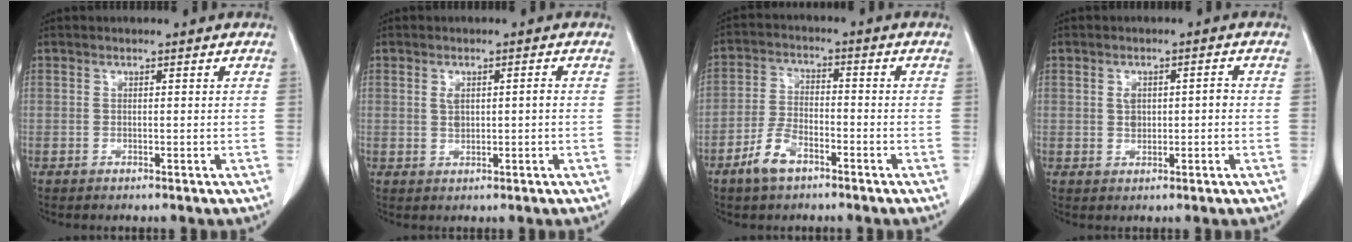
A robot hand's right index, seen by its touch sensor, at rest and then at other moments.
{"total": 2.4, "force": [0.2, 0.9, 2.2], "torque": [-0.043, 0.007, 0.008]}
{"total": 6.1, "force": [-3.9, 2.9, 3.7], "torque": [-0.090, 0.001, -0.073]}
{"total": 3.0, "force": [0.0, 1.7, 2.5], "torque": [-0.043, 0.009, 0.003]}